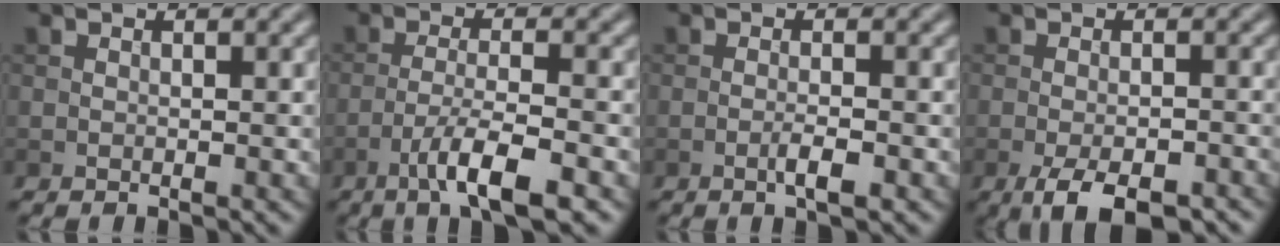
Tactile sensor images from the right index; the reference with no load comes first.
{"total": 5.5, "force": [-3.1, 1.0, 4.4], "torque": [-0.077, 0.002, -0.058]}
{"total": 1.9, "force": [-0.9, 0.3, 1.7], "torque": [-0.029, 0.003, -0.018]}
{"total": 5.9, "force": [-3.7, 2.0, 4.2], "torque": [-0.070, -0.008, -0.058]}